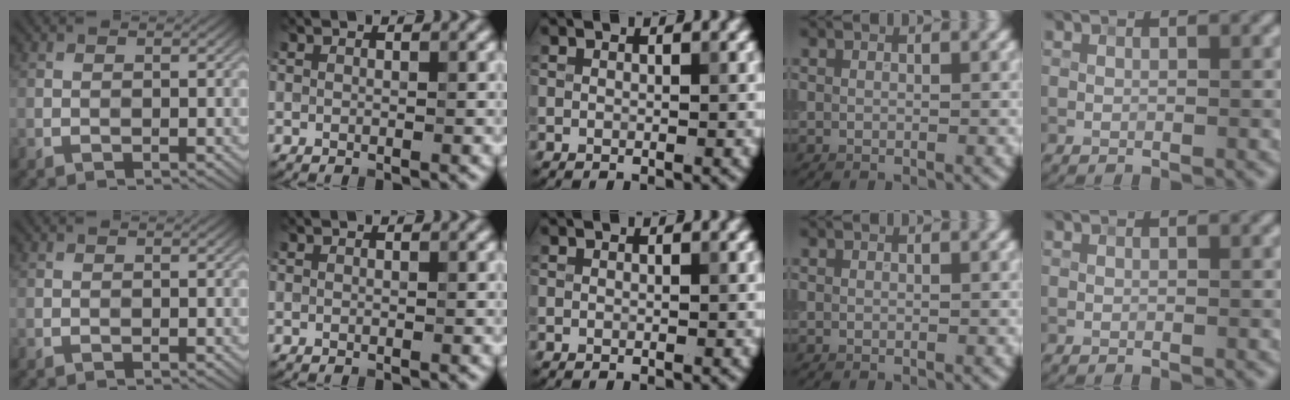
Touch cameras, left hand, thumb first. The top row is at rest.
{}